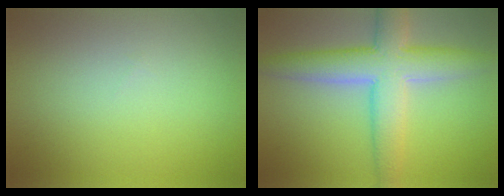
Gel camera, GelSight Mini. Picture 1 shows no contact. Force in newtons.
{"total": 7.1, "press": 7.1, "slide": 0.2}